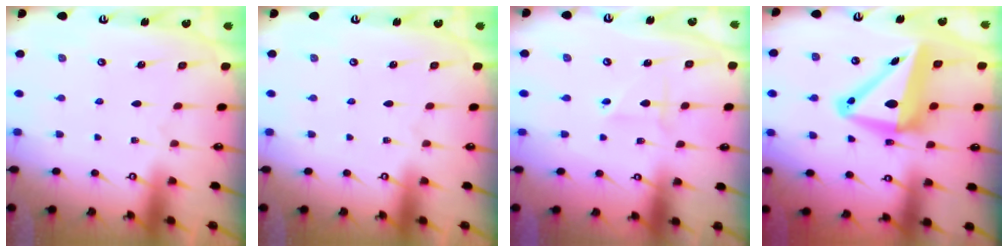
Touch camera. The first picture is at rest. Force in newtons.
{"total": 0.0}
{"total": 2.2, "press": 2.2, "slide": 0.1}
{"total": 12.0, "press": 11.7, "slide": 2.5}